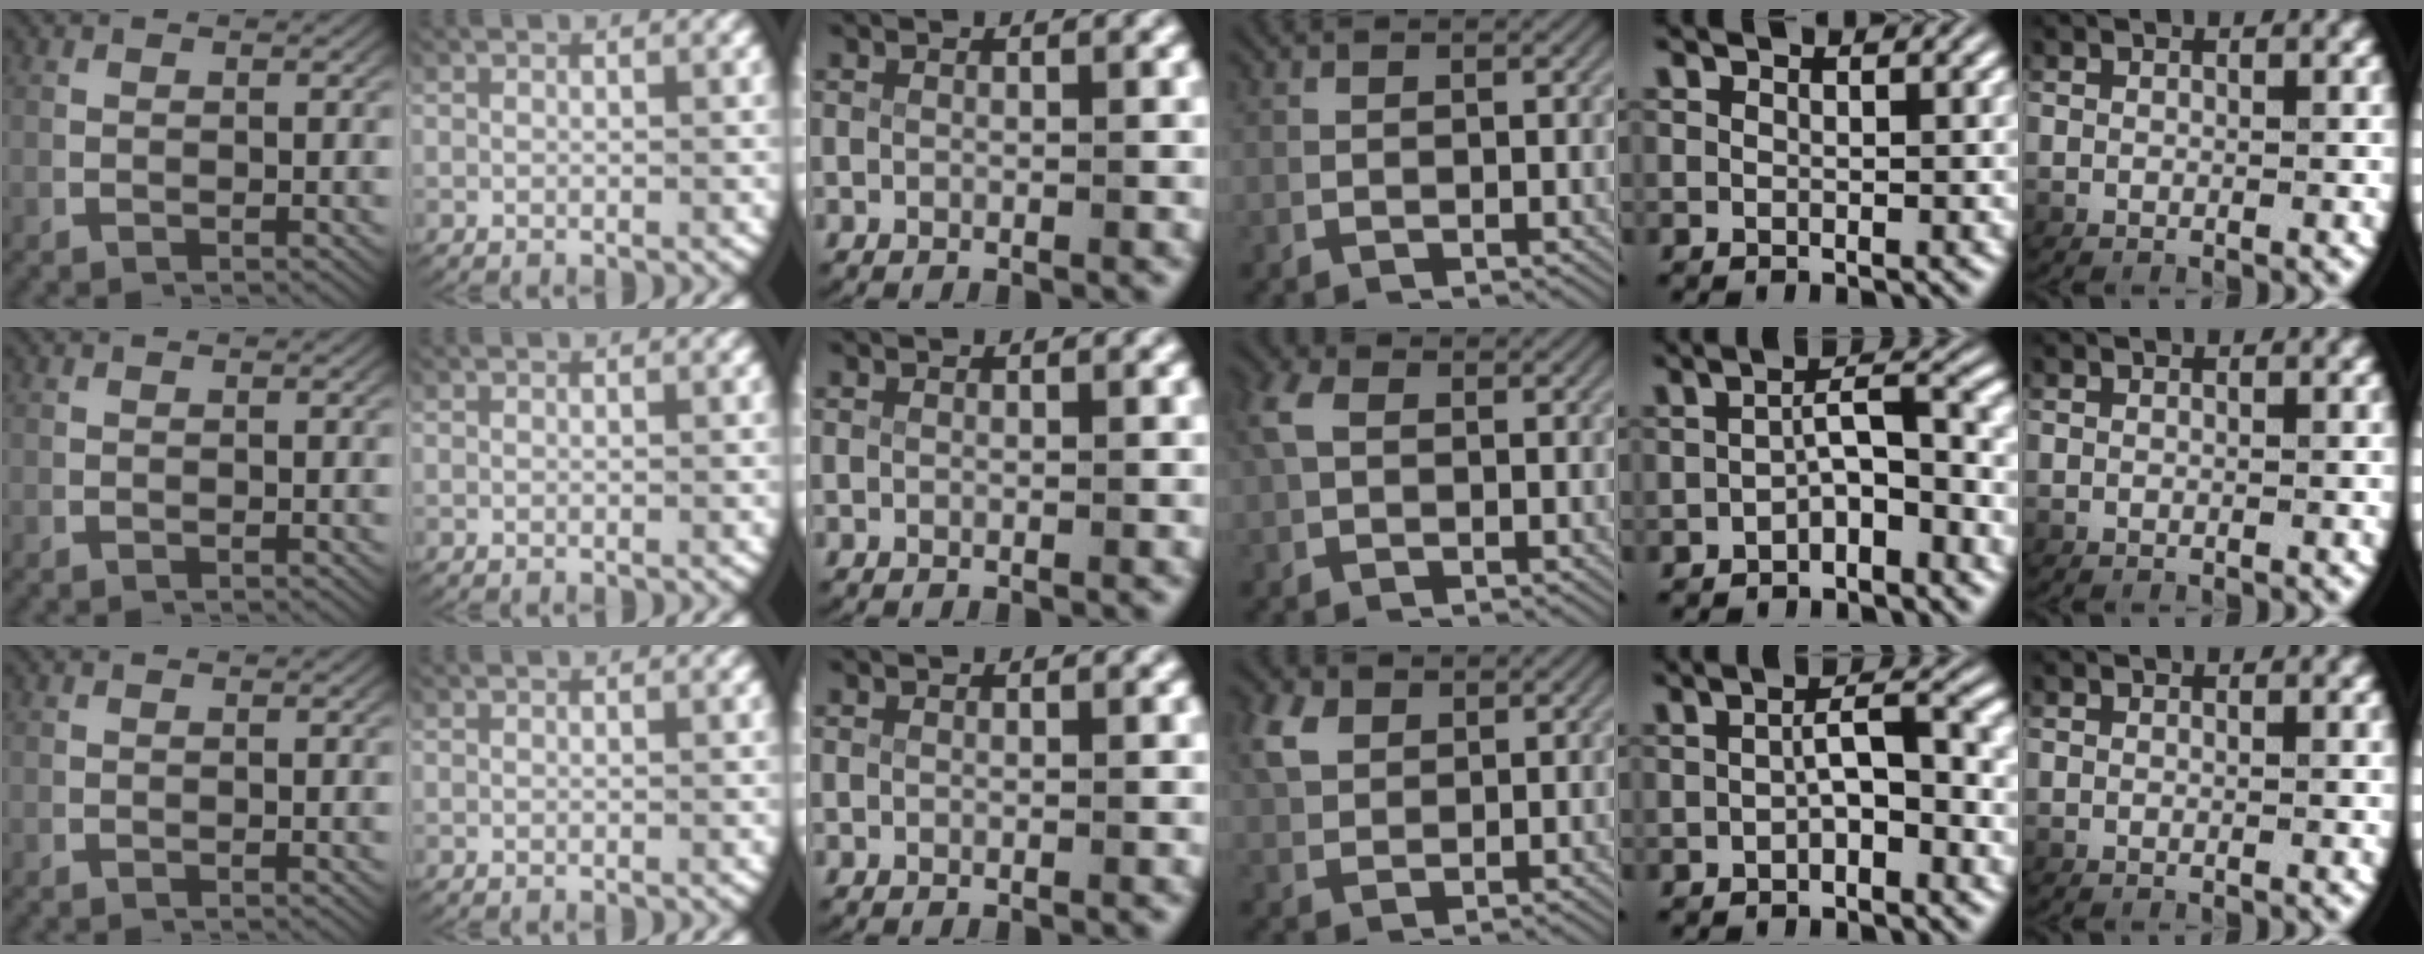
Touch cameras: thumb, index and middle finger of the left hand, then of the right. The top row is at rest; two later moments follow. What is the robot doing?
{"motion": "lift_and_place", "object": "card"}